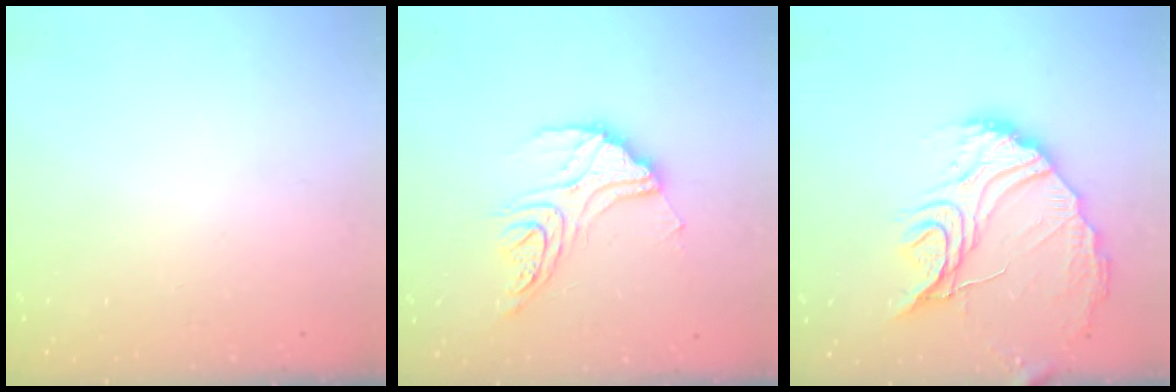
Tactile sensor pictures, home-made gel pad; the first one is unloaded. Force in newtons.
{"total": 15.5, "press": 15.5, "slide": 1.4}
{"total": 16.8, "press": 16.7, "slide": 1.3}